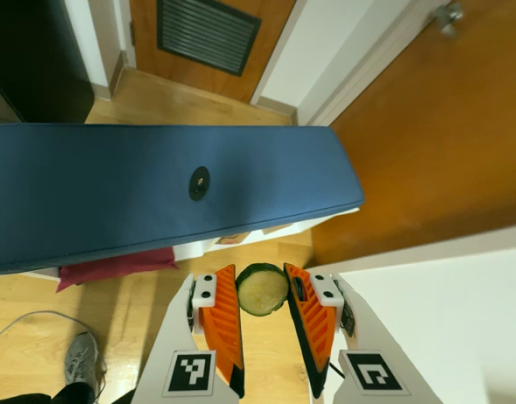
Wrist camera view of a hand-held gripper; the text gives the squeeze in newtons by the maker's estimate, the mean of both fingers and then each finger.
{"total": 11.0, "left": 11.6, "right": 10.5}